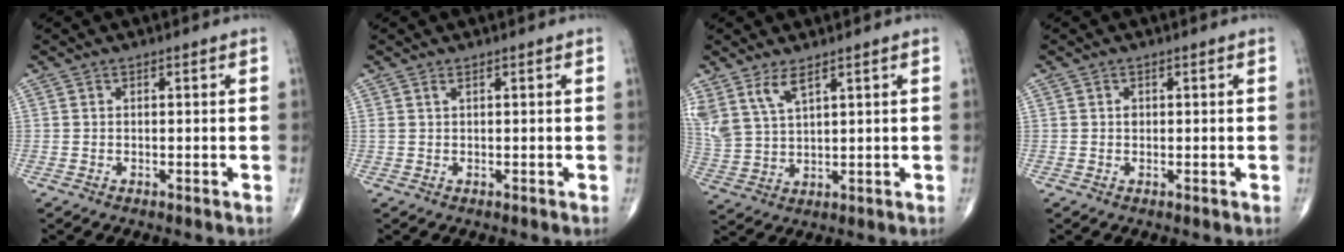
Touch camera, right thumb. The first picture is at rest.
{"total": 0.7, "force": [0.4, 0.1, 0.6], "torque": [-0.019, 0.005, 0.011]}
{"total": 7.7, "force": [4.8, 3.0, 5.2], "torque": [-0.114, -0.018, 0.110]}
{"total": 0.8, "force": [0.1, 0.6, 0.5], "torque": [-0.006, 0.001, 0.002]}